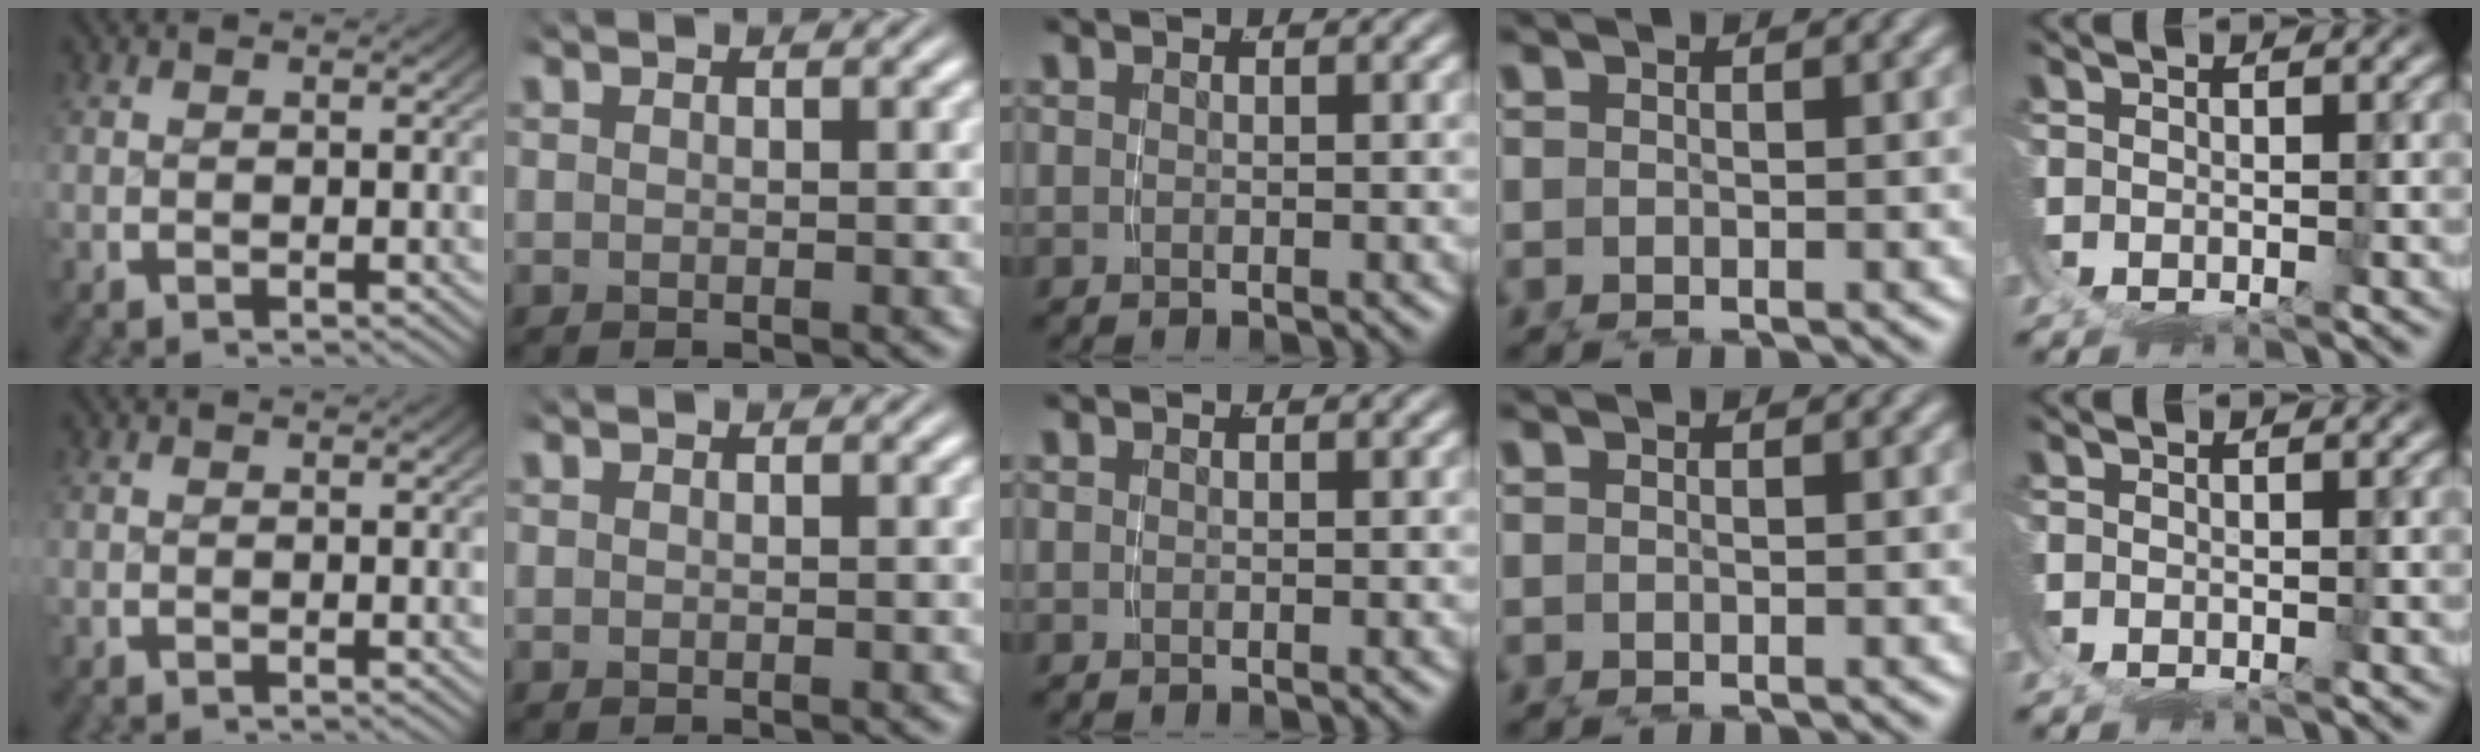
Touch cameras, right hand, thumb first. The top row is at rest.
{}